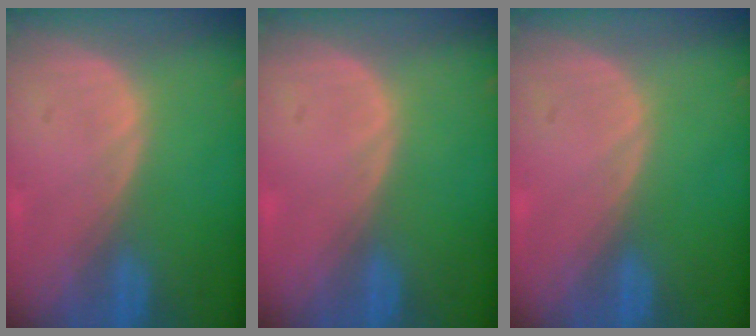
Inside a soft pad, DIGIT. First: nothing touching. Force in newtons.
{"total": 0.0}
{"total": 0.0}